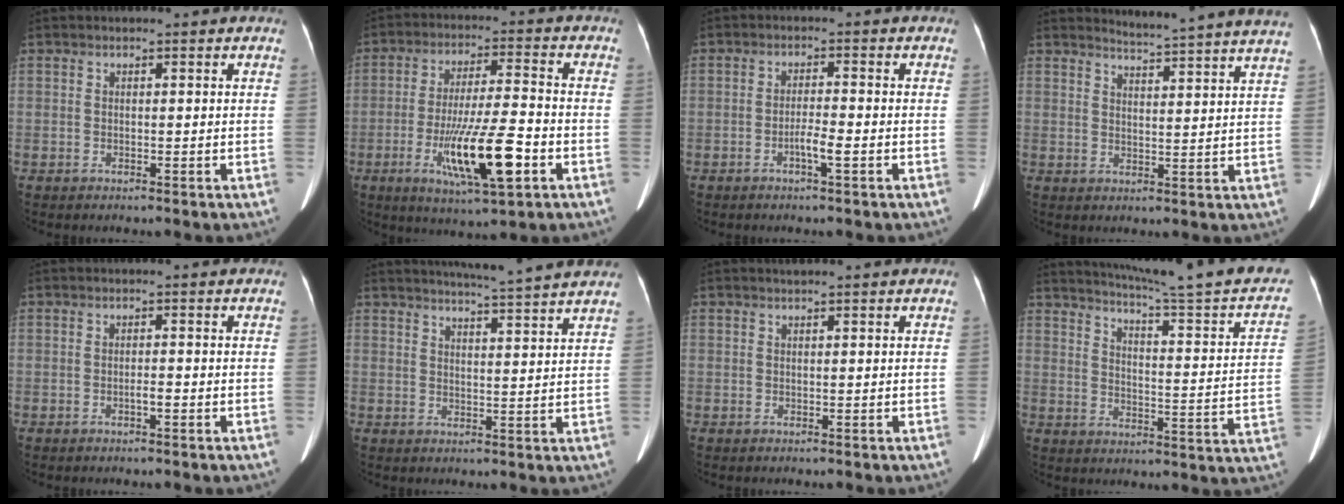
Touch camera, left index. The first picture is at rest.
{"total": 13.5, "force": [-4.9, 1.5, 12.5], "torque": [-0.228, -0.018, -0.078]}
{"total": 2.8, "force": [-1.3, 0.0, 2.5], "torque": [-0.046, -0.001, -0.026]}
{"total": 13.1, "force": [12.6, -1.9, 3.1], "torque": [-0.055, -0.059, 0.143]}
{"total": 1.1, "force": [-0.6, 0.1, 0.9], "torque": [-0.016, 0.001, -0.010]}
{"total": 11.0, "force": [10.1, -1.0, 4.3], "torque": [-0.071, 0.003, 0.124]}
{"total": 0.9, "force": [0.8, -0.1, 0.4], "torque": [-0.009, 0.008, 0.018]}
{"total": 22.2, "force": [19.4, 0.3, 10.8], "torque": [-0.150, -0.051, 0.238]}